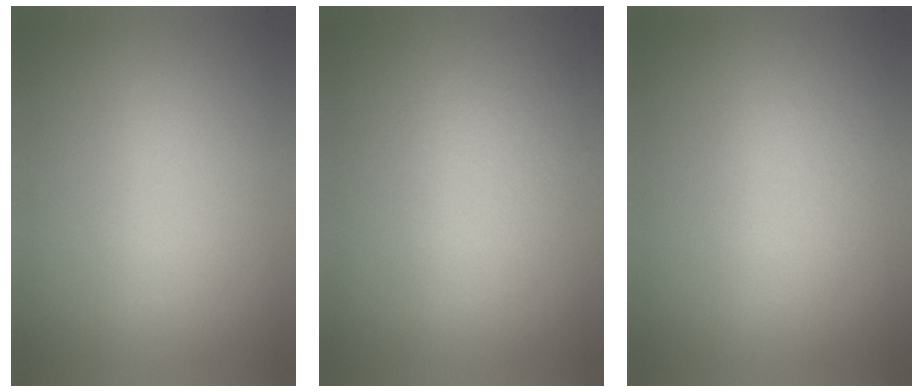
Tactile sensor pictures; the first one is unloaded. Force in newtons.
{"total": 2.7}
{"total": 2.0}